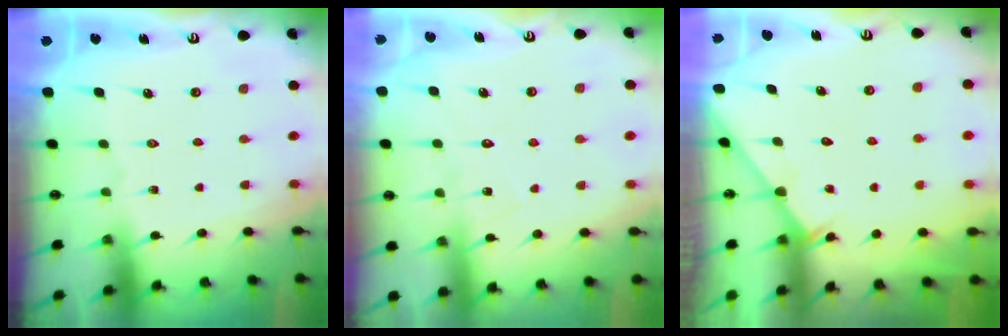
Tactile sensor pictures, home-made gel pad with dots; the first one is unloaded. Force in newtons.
{"total": 6.6, "press": 6.6, "slide": 0.4}
{"total": 2.6, "press": 2.5, "slide": 0.3}